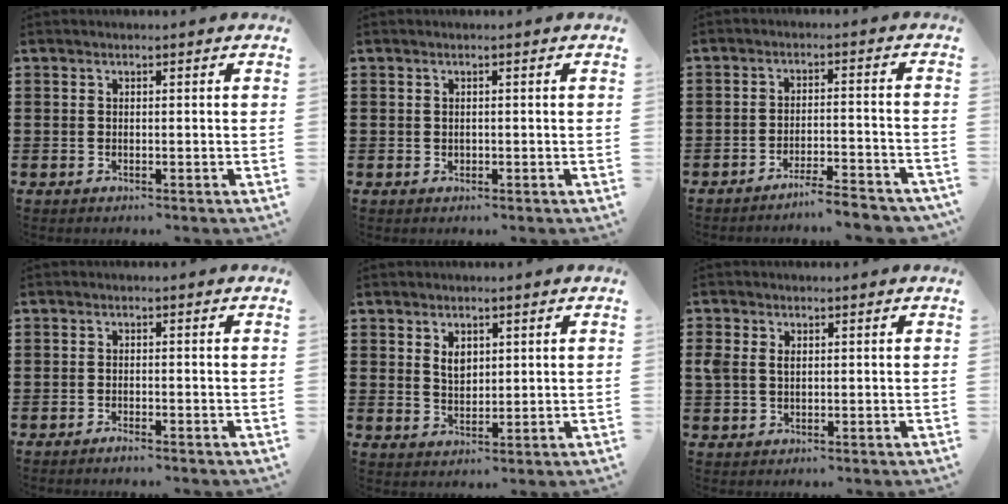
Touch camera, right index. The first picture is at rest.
{"total": 0.6, "force": [0.2, 0.5, 0.2], "torque": [-0.005, 0.003, 0.003]}
{"total": 4.3, "force": [-4.1, -0.4, 1.3], "torque": [-0.024, -0.007, -0.081]}
{"total": 1.1, "force": [-1.0, -0.1, 0.3], "torque": [-0.009, -0.005, -0.019]}
{"total": 2.8, "force": [1.4, 1.8, 1.6], "torque": [-0.030, 0.003, 0.023]}
{"total": 2.1, "force": [0.5, 1.5, 1.4], "torque": [-0.030, 0.008, 0.009]}